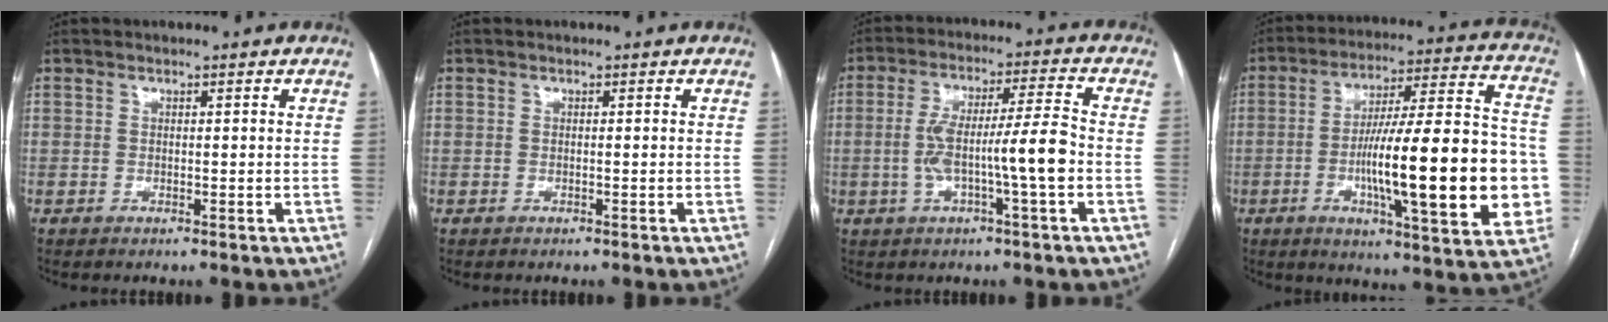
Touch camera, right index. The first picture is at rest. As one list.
[{"total": 0.0}, {"total": 10.0, "force": [-2.0, 0.2, 9.8], "torque": [-0.186, 0.018, -0.034]}, {"total": 24.2, "force": [-4.3, 3.7, 23.5], "torque": [-0.323, 0.016, -0.057]}]